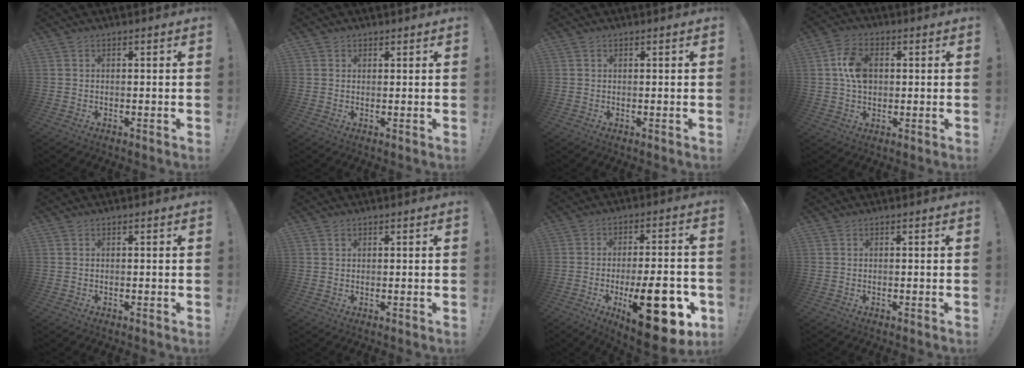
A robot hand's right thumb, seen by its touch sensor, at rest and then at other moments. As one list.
[{"total": 1.5, "force": [1.0, 1.2, 0.1], "torque": [0.004, -0.003, 0.017]}, {"total": 0.0}, {"total": 9.7, "force": [1.3, 6.8, 6.7], "torque": [-0.118, 0.010, 0.027]}, {"total": 0.0}, {"total": 0.7, "force": [0.4, 0.5, 0.2], "torque": [0.004, -0.001, 0.006]}, {"total": 23.3, "force": [-7.8, 8.8, 20.2], "torque": [-0.278, 0.042, -0.101]}, {"total": 0.0}]